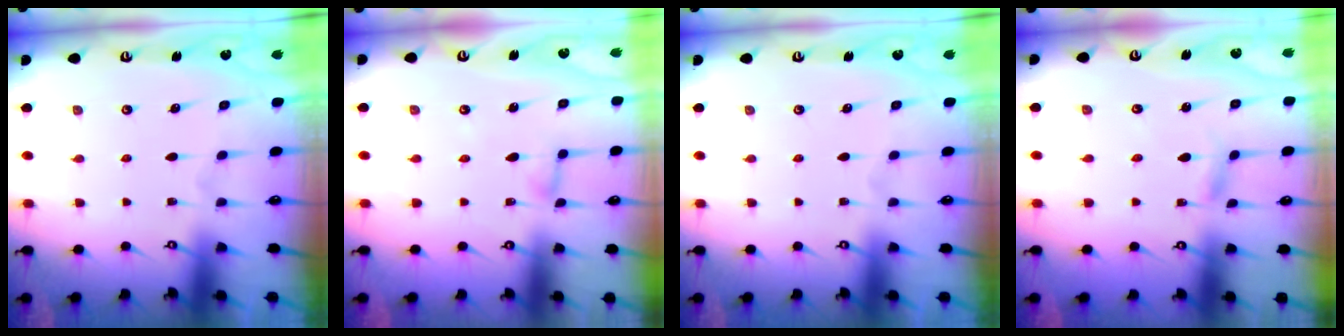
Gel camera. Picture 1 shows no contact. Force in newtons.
{"total": 3.5, "press": 3.5, "slide": 0.3}
{"total": 0.0}
{"total": 2.5, "press": 2.5, "slide": 0.3}